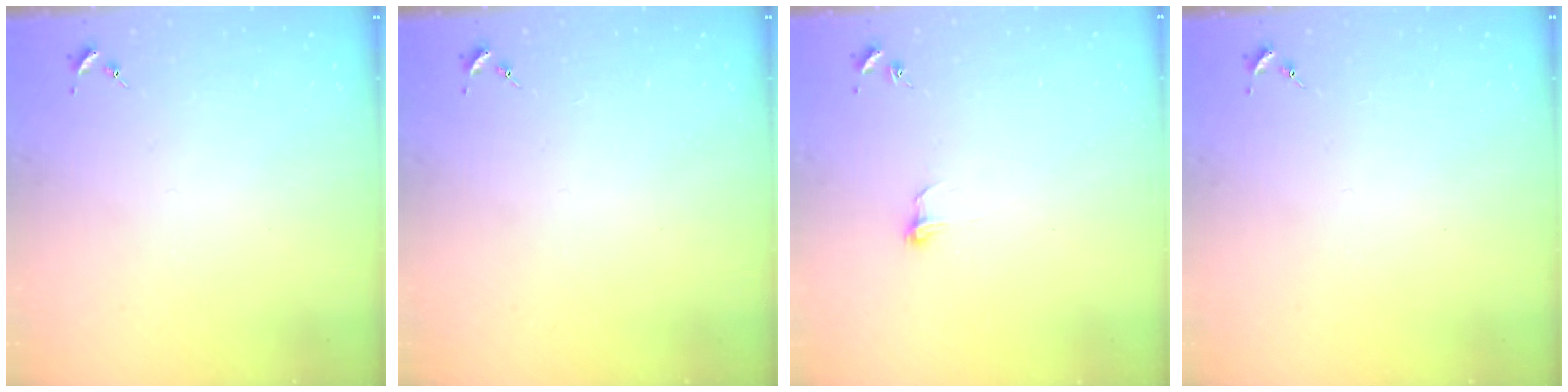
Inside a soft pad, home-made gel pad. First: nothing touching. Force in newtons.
{"total": 0.0}
{"total": 5.3, "press": 5.2, "slide": 0.4}
{"total": 0.0}